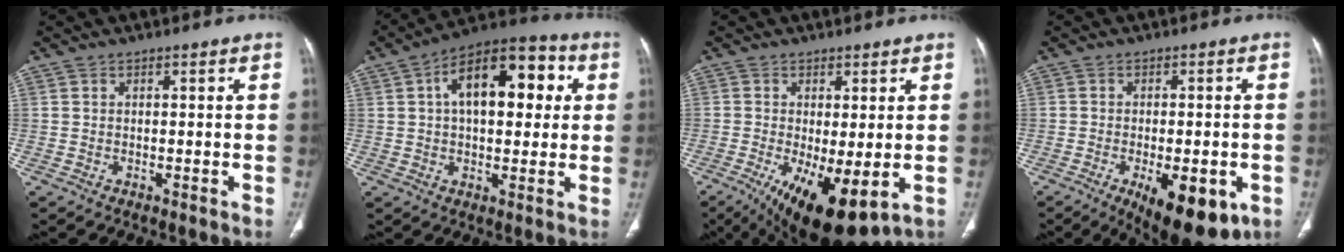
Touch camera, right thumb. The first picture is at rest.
{"total": 17.5, "force": [4.1, 9.3, 14.2], "torque": [-0.178, 0.026, 0.053]}
{"total": 13.1, "force": [-3.7, 4.9, 11.6], "torque": [-0.192, -0.025, -0.041]}
{"total": 14.0, "force": [-5.7, 5.8, 11.4], "torque": [-0.137, -0.001, -0.066]}